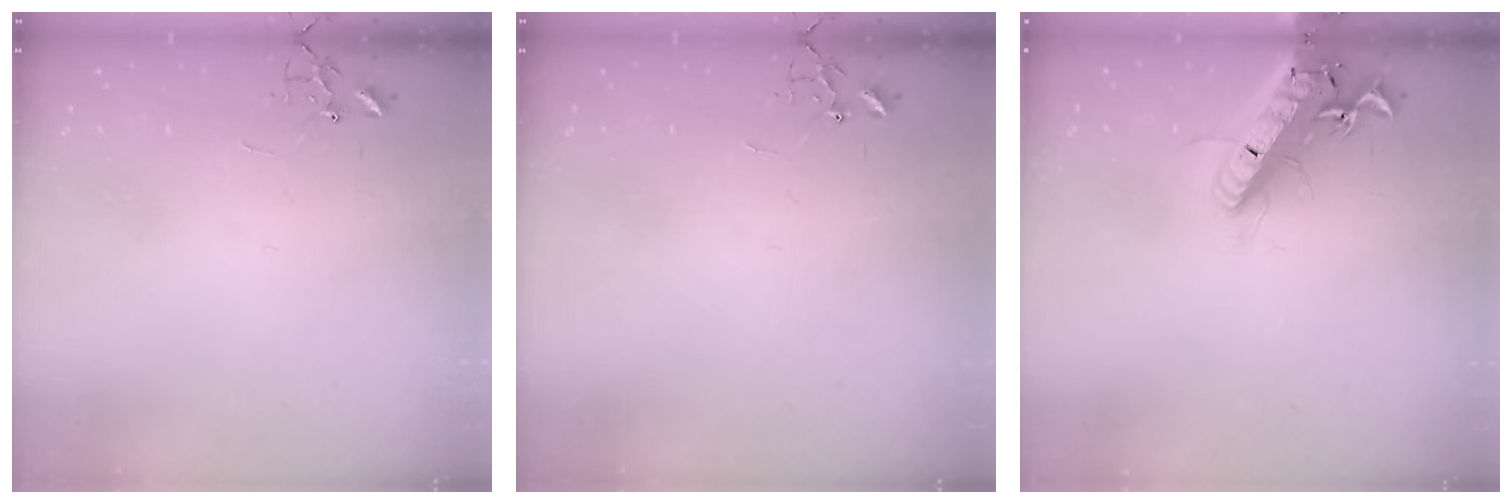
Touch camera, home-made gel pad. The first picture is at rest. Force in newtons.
{"total": 0.0}
{"total": 20.0, "press": 19.7, "slide": 4.0}